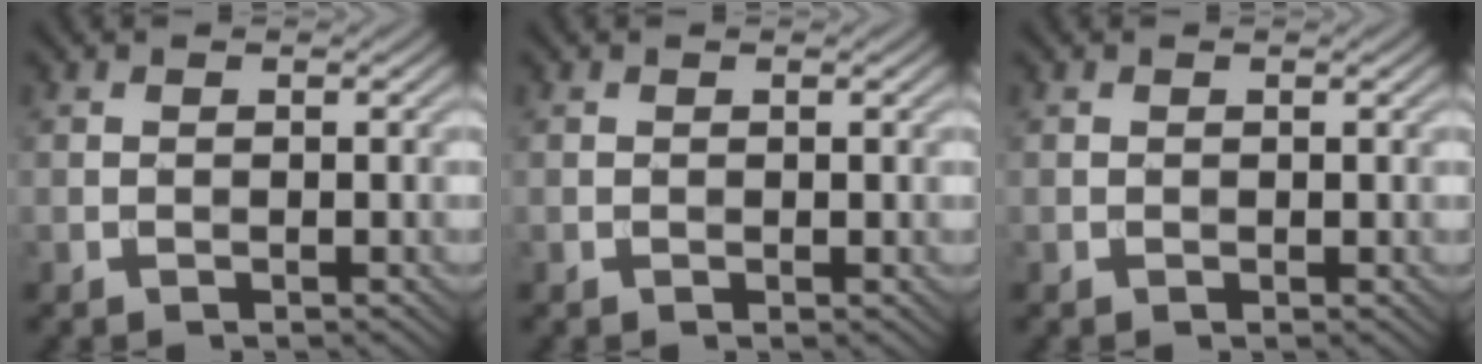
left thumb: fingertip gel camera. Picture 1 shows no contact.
{"total": 0.0}
{"total": 0.0}